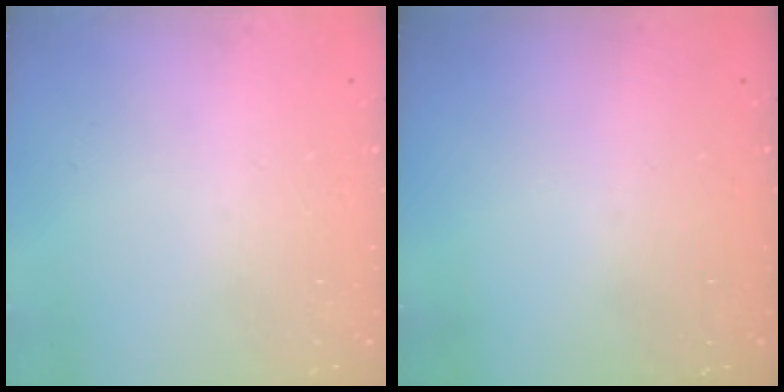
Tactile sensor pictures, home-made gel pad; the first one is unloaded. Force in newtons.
{"total": 0.0}